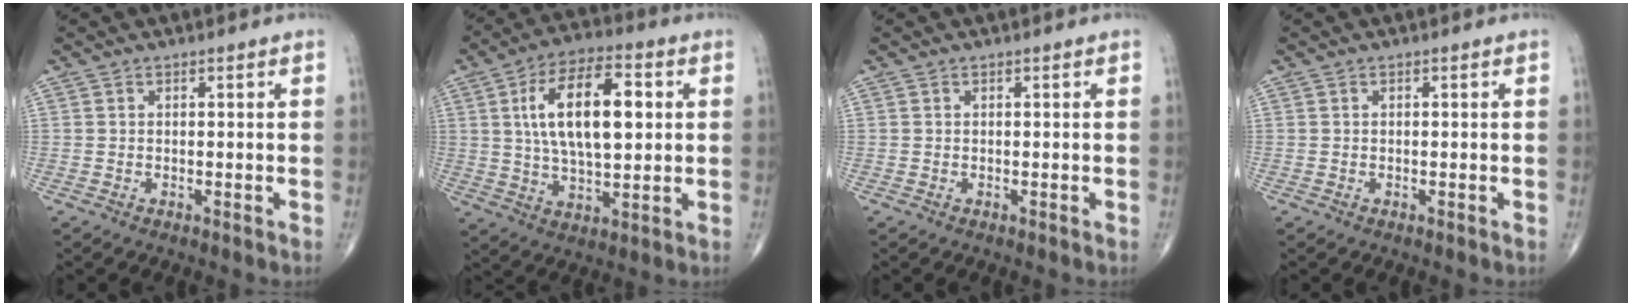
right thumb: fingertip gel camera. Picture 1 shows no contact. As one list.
[{"total": 16.7, "force": [3.2, 7.8, 14.4], "torque": [-0.234, 0.004, 0.055]}, {"total": 0.0}, {"total": 0.0}]